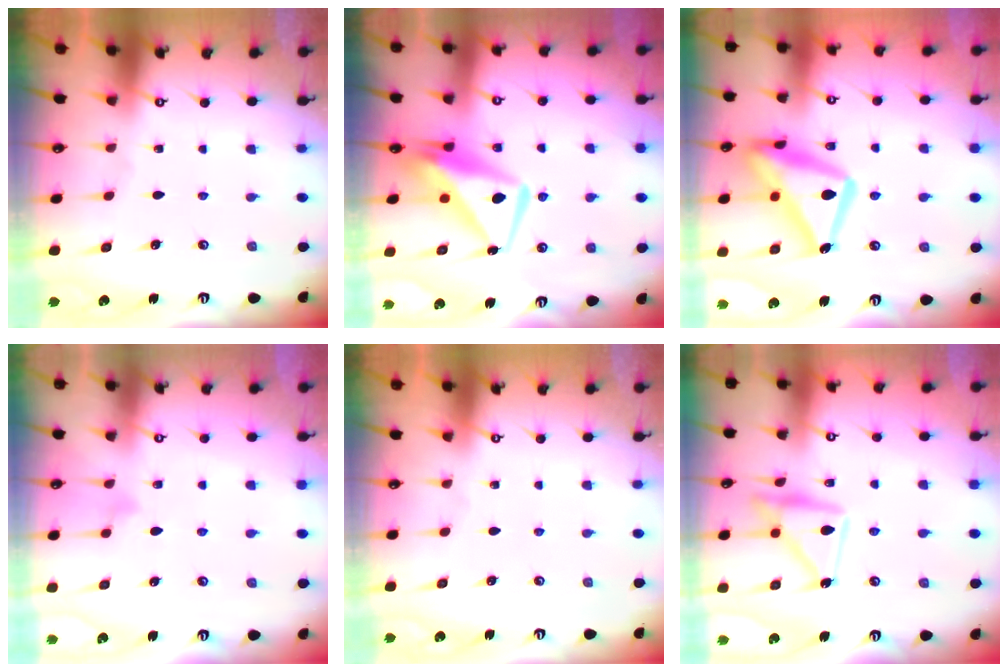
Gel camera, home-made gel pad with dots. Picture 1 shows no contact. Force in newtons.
{"total": 10.5, "press": 10.4, "slide": 1.3}
{"total": 20.8, "press": 20.7, "slide": 1.6}
{"total": 6.7, "press": 6.7, "slide": 0.3}
{"total": 0.0}
{"total": 15.8, "press": 15.7, "slide": 1.1}